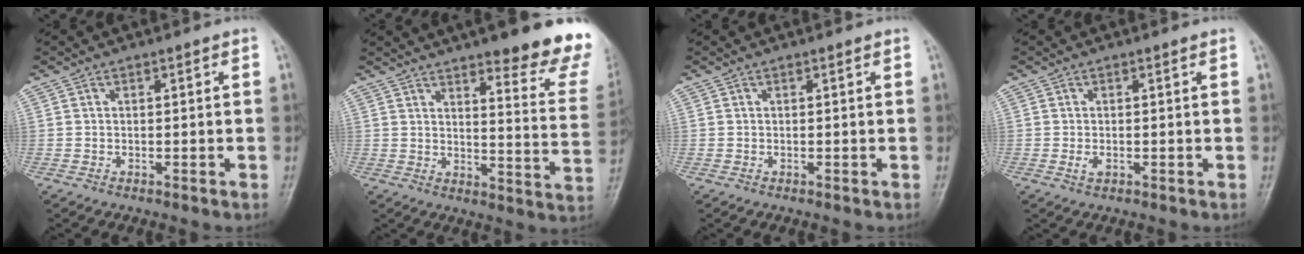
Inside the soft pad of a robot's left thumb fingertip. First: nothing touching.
{"total": 19.2, "force": [14.9, 3.2, 11.6], "torque": [-0.119, -0.098, 0.179]}
{"total": 0.0}
{"total": 1.3, "force": [0.0, 0.6, 1.2], "torque": [-0.021, -0.001, 0.002]}